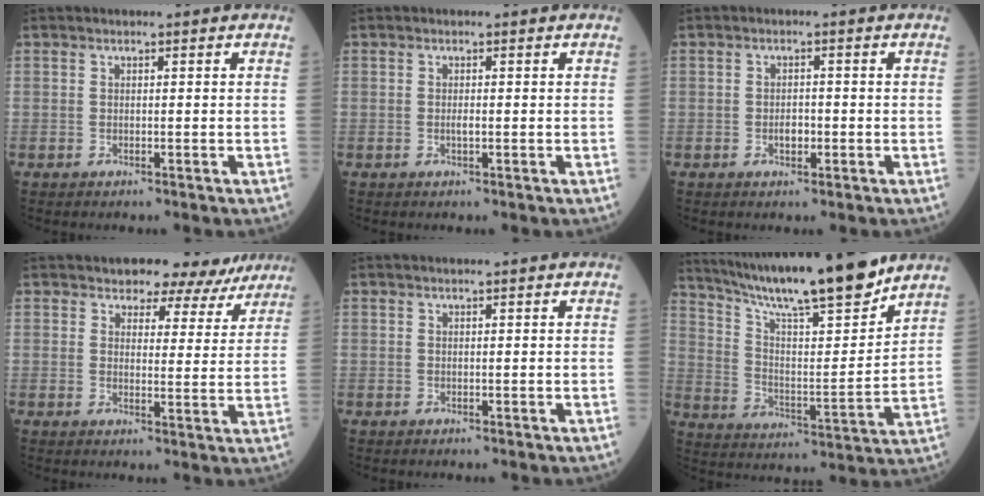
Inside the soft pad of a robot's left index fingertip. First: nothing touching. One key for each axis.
{"total": 0.7, "fx": -0.2, "fy": 0.1, "fz": 0.7, "tx": -0.014, "ty": -0.002, "tz": -0.003}
{"total": 1.9, "fx": -0.7, "fy": 1.0, "fz": 1.4, "tx": -0.024, "ty": 0.002, "tz": -0.010}
{"total": 8.9, "fx": 7.9, "fy": 3.8, "fz": 1.5, "tx": 0.009, "ty": -0.004, "tz": 0.078}
{"total": 0.7, "fx": 0.6, "fy": -0.2, "fz": 0.4, "tx": -0.010, "ty": 0.000, "tz": 0.015}
{"total": 19.9, "fx": 17.0, "fy": 0.7, "fz": 10.3, "tx": -0.173, "ty": -0.005, "tz": 0.278}